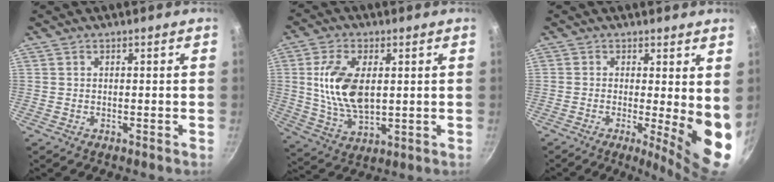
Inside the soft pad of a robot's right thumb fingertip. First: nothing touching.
{"total": 12.9, "force": [2.0, 7.0, 10.7], "torque": [-0.196, -0.009, 0.042]}
{"total": 10.1, "force": [-0.5, 2.4, 9.8], "torque": [-0.120, -0.023, -0.004]}